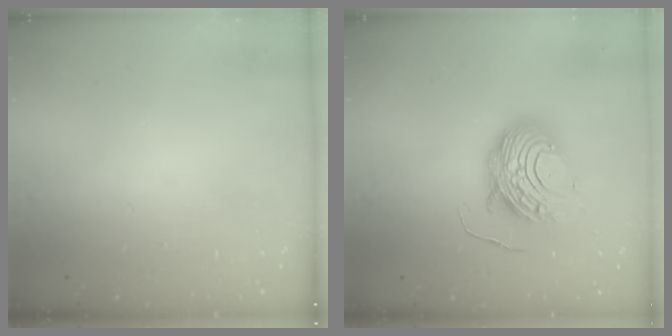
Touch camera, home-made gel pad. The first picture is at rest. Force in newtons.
{"total": 12.8, "press": 12.7, "slide": 1.1}